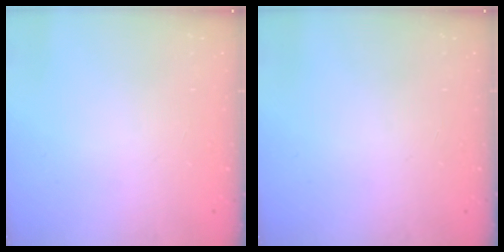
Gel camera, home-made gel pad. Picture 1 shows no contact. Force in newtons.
{"total": 0.0}